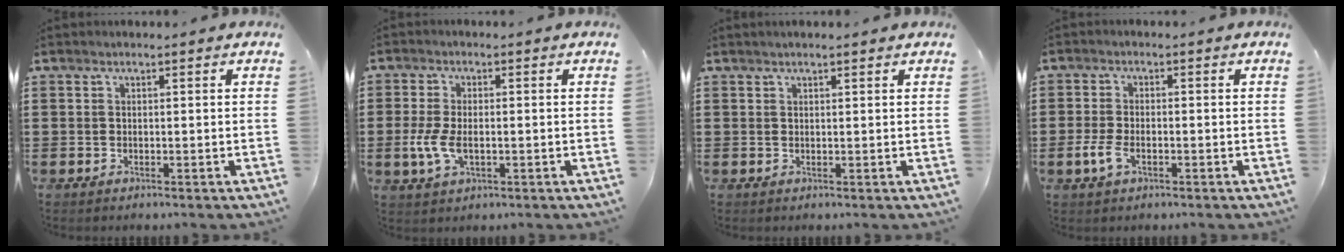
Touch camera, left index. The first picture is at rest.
{"total": 4.9, "force": [-1.0, 2.6, 4.1], "torque": [-0.093, -0.002, -0.020]}
{"total": 0.8, "force": [0.6, 0.1, 0.5], "torque": [-0.010, 0.001, 0.012]}
{"total": 3.7, "force": [-1.5, 1.8, 2.8], "torque": [-0.070, -0.005, -0.032]}